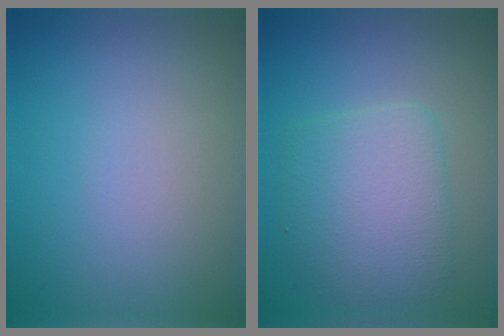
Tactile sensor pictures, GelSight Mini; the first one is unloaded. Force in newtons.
{"total": 4.6, "press": 4.6, "slide": 0.1}